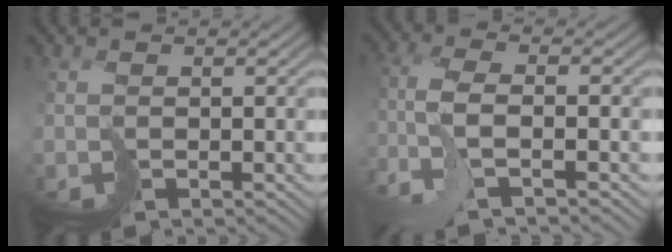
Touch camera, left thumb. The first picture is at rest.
{"total": 5.7, "force": [-2.7, 0.8, 4.9], "torque": [-0.104, 0.001, -0.065]}